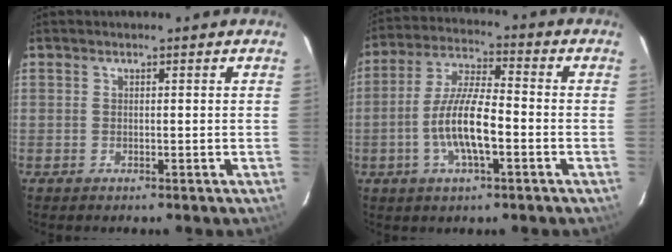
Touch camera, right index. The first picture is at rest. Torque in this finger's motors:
{"motor_torque": [1.44, -0.63, 0.79, 0.21]}